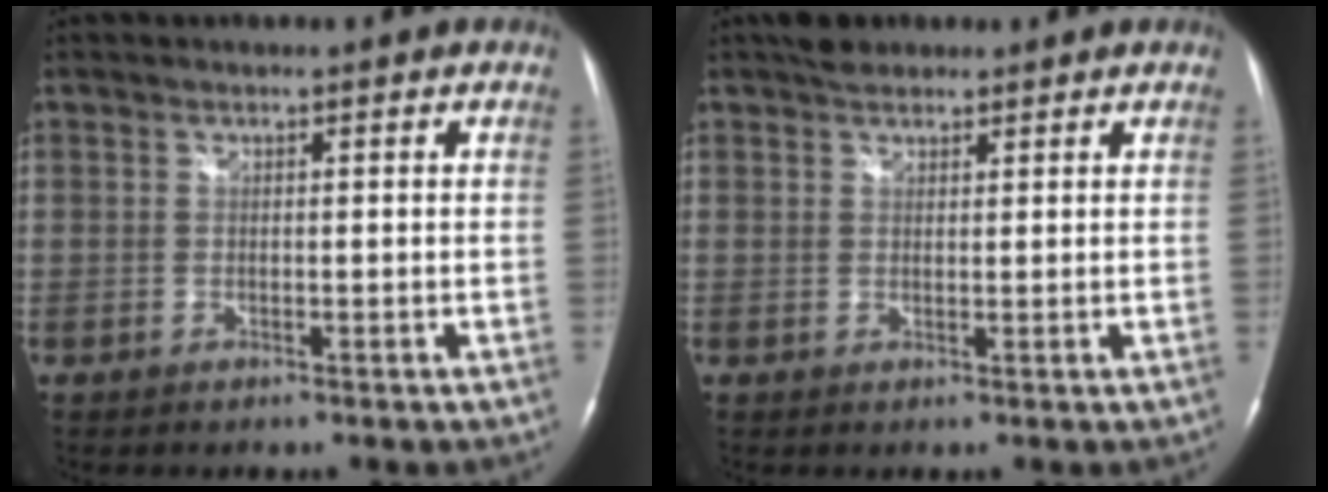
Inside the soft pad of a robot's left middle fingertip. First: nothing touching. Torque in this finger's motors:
{"motor_torque": [0.20, -0.15, 0.01, 0.01]}